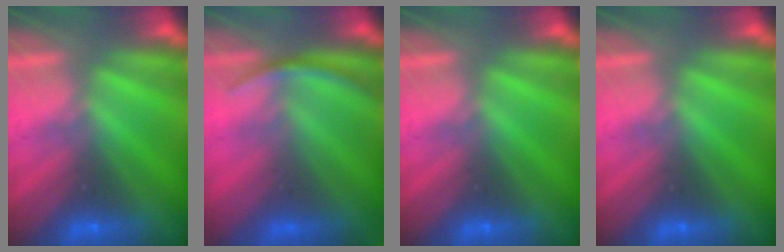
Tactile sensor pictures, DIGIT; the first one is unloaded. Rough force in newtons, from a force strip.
{"total": 2.9}
{"total": 0.0}
{"total": 0.0}